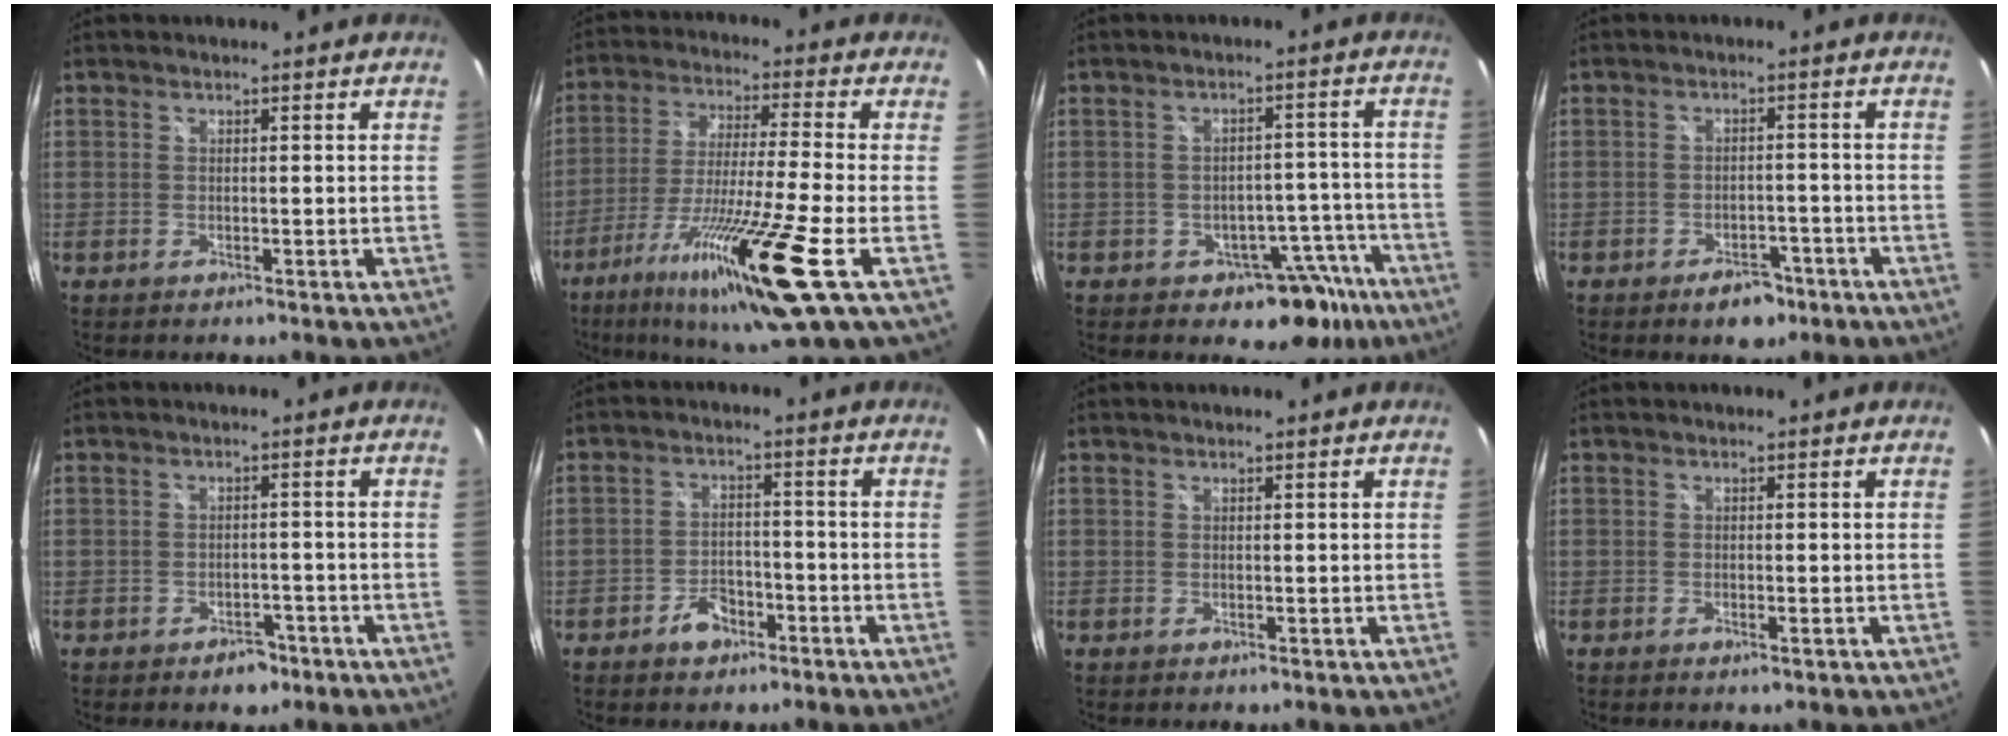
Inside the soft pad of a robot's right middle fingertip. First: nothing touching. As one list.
[{"total": 17.5, "force": [-8.7, -0.9, 15.2], "torque": [-0.298, -0.045, -0.158]}, {"total": 8.8, "force": [-5.6, 5.8, 3.6], "torque": [-0.041, 0.039, -0.055]}, {"total": 5.3, "force": [-3.7, 3.0, 2.5], "torque": [-0.046, 0.006, -0.041]}, {"total": 3.9, "force": [-2.7, 2.4, 1.5], "torque": [-0.030, 0.002, -0.032]}, {"total": 4.8, "force": [-3.2, 2.9, 2.0], "torque": [-0.047, 0.009, -0.046]}, {"total": 0.0}, {"total": 0.9, "force": [-0.5, 0.2, 0.7], "torque": [-0.012, 0.000, -0.009]}]